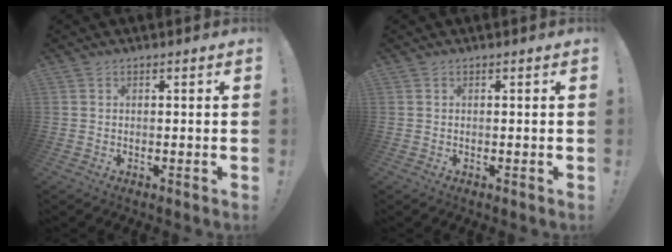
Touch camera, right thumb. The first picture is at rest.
{"total": 0.0}